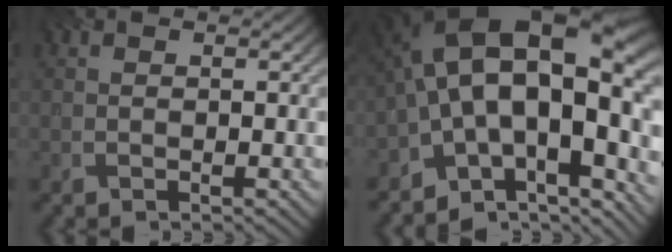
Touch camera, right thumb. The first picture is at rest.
{"total": 19.1, "force": [-2.0, 10.4, 15.9], "torque": [-0.240, -0.006, -0.023]}